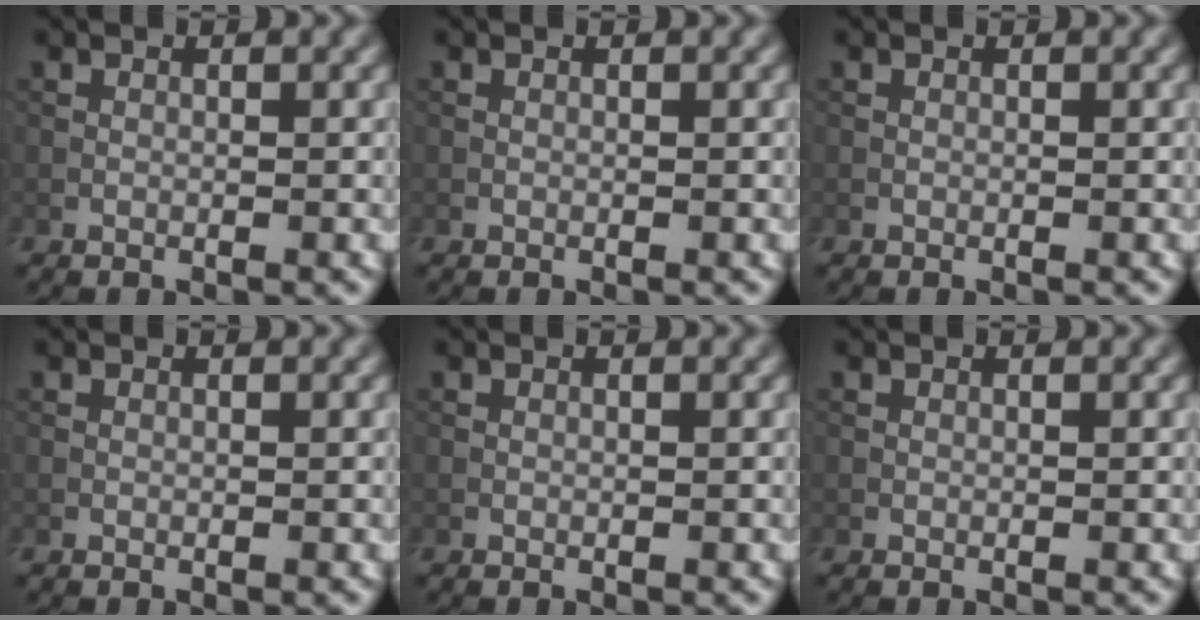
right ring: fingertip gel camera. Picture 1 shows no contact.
{"total": 0.0}
{"total": 0.0}
{"total": 0.0}
{"total": 0.0}
{"total": 0.0}